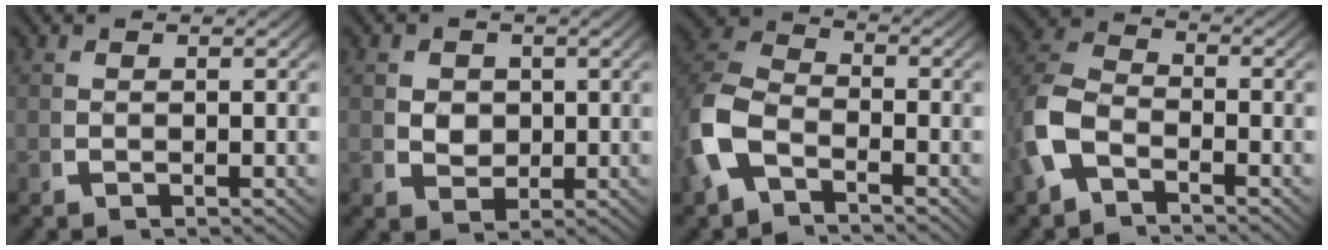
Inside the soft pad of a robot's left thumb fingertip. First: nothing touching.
{"total": 3.6, "force": [0.4, 3.0, 2.0], "torque": [-0.036, -0.022, 0.020]}
{"total": 7.0, "force": [-1.7, 5.2, 4.4], "torque": [-0.115, -0.012, -0.031]}
{"total": 6.0, "force": [-1.6, 4.4, 3.7], "torque": [-0.096, -0.012, -0.029]}